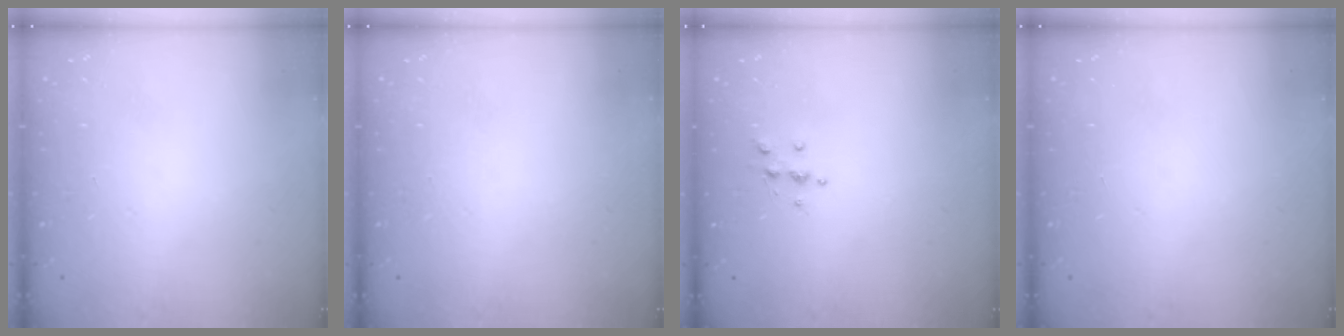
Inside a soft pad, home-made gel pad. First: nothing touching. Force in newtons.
{"total": 0.0}
{"total": 4.3, "press": 4.3, "slide": 0.5}
{"total": 0.0}